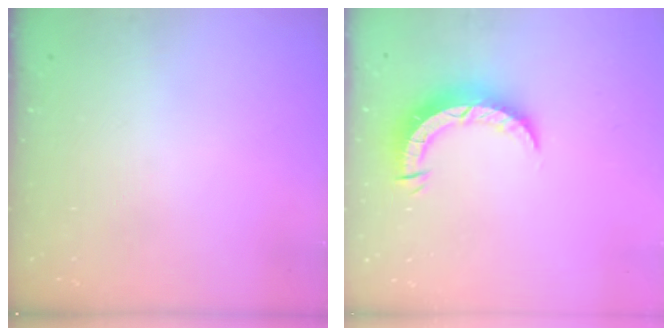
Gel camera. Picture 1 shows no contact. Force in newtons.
{"total": 7.9, "press": 7.8, "slide": 0.6}